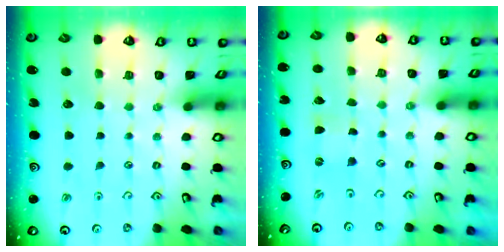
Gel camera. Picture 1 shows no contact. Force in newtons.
{"total": 0.0}